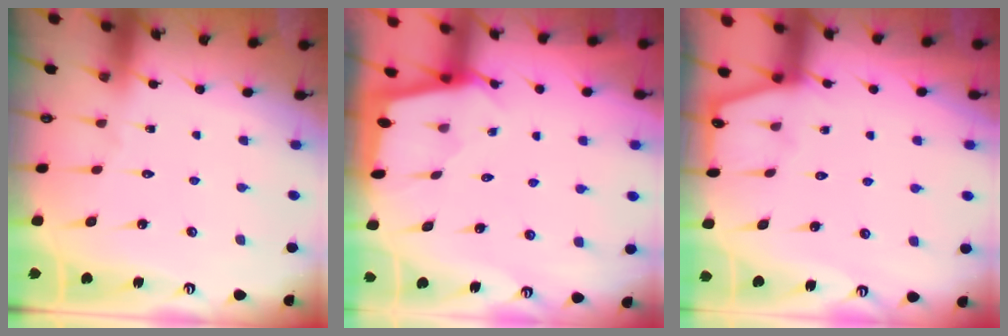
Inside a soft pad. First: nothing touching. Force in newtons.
{"total": 1.8, "press": 1.8, "slide": 0.1}
{"total": 2.1, "press": 2.1, "slide": 0.3}